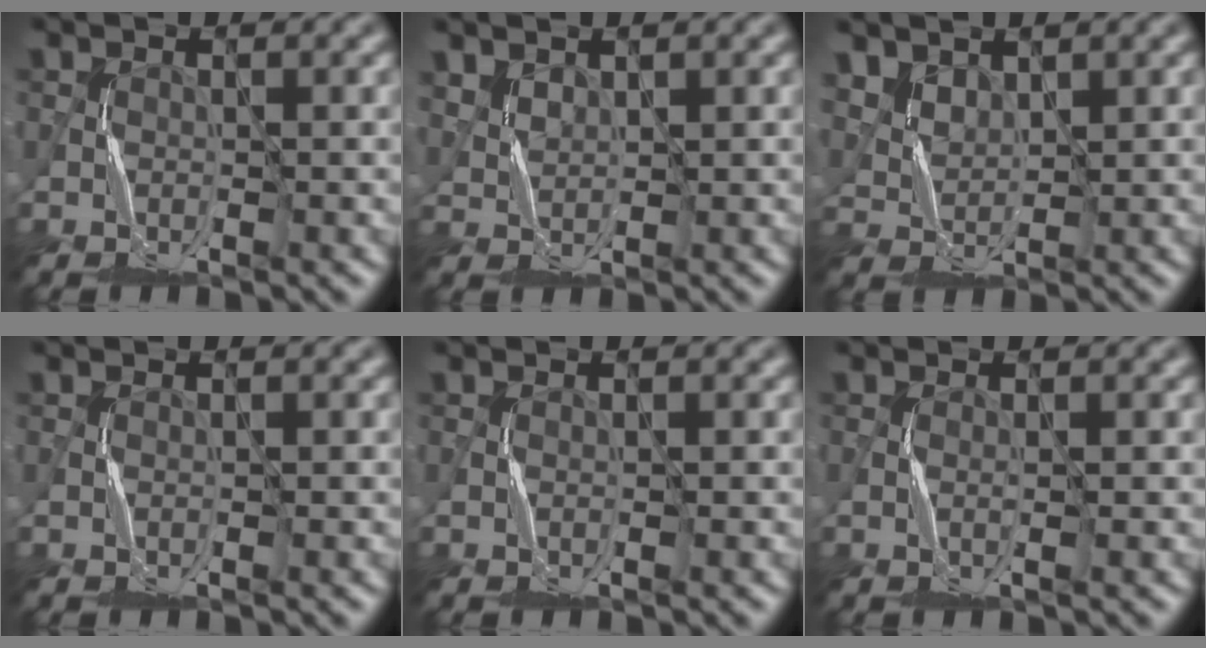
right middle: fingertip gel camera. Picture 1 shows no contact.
{"total": 1.9, "force": [1.6, 1.0, 0.5], "torque": [-0.016, -0.002, 0.047]}
{"total": 3.8, "force": [2.9, 1.9, 1.4], "torque": [-0.041, -0.006, 0.079]}
{"total": 0.0}
{"total": 0.0}
{"total": 0.8, "force": [0.1, 0.1, 0.7], "torque": [-0.018, -0.001, -0.002]}